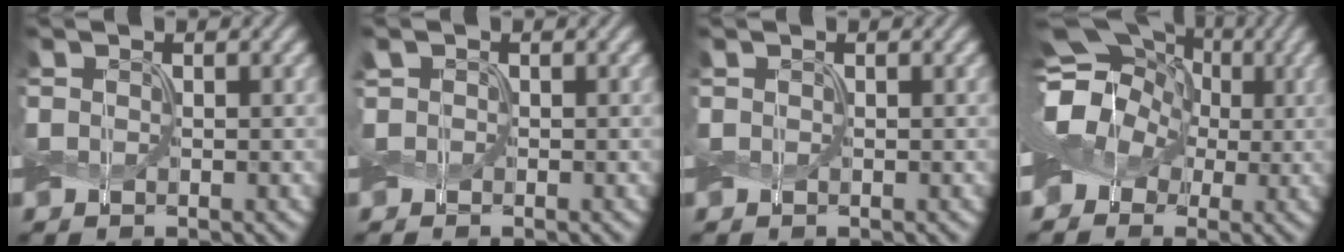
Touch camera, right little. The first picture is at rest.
{"total": 0.6, "force": [0.2, 0.5, 0.2], "torque": [-0.004, 0.003, 0.002]}
{"total": 0.0}
{"total": 13.2, "force": [0.7, 11.1, 7.0], "torque": [-0.141, 0.043, -0.031]}